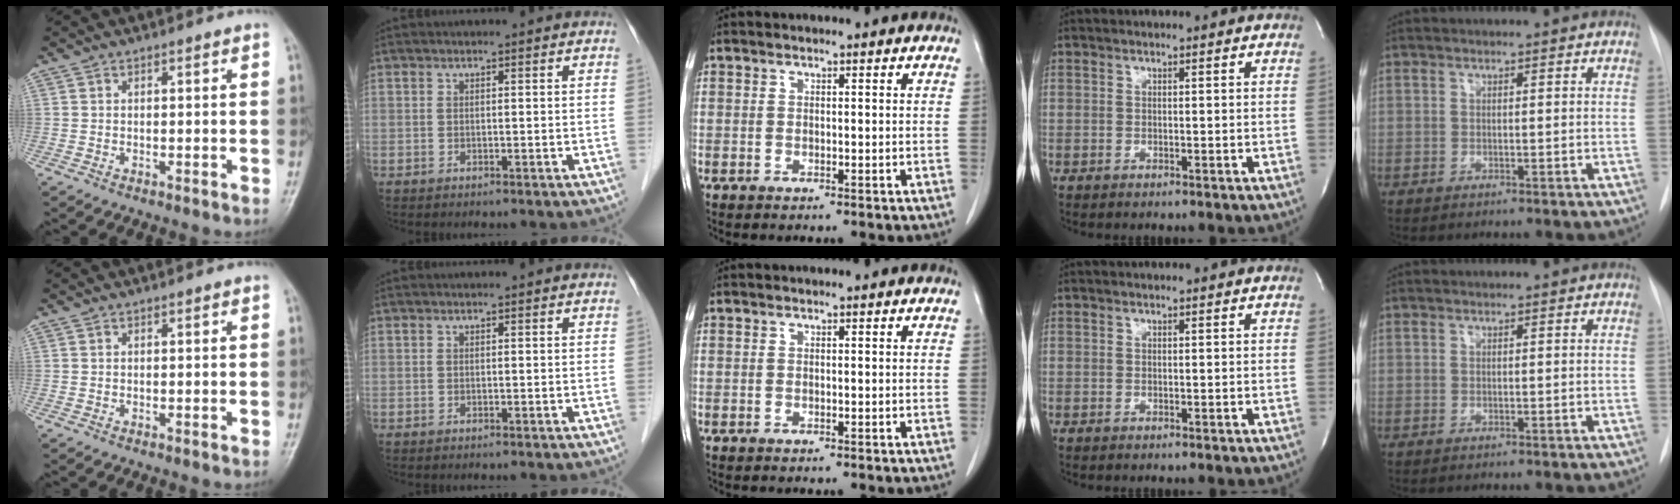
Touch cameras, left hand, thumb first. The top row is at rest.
{}